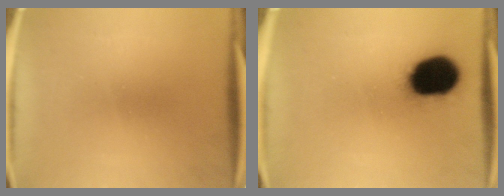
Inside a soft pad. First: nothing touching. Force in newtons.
{"total": 18.1}